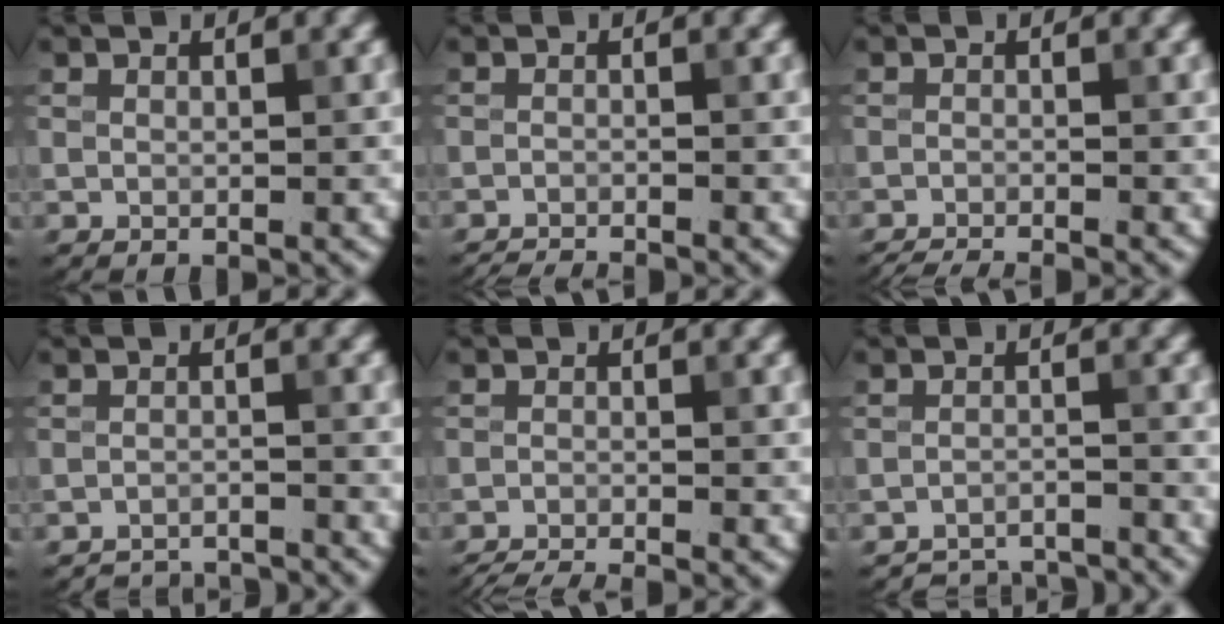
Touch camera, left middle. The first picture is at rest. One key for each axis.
{"total": 3.7, "fx": -3.6, "fy": 0.4, "fz": 0.9, "tx": -0.015, "ty": -0.013, "tz": -0.057}
{"total": 3.9, "fx": -3.6, "fy": 0.4, "fz": 1.3, "tx": -0.021, "ty": -0.017, "tz": -0.061}
{"total": 4.9, "fx": -4.9, "fy": 0.5, "fz": 0.5, "tx": -0.005, "ty": -0.004, "tz": -0.075}
{"total": 4.9, "fx": -4.5, "fy": 0.6, "fz": 1.8, "tx": -0.027, "ty": -0.021, "tz": -0.074}
{"total": 6.2, "fx": -6.1, "fy": 0.9, "fz": 0.7, "tx": -0.012, "ty": -0.006, "tz": -0.088}